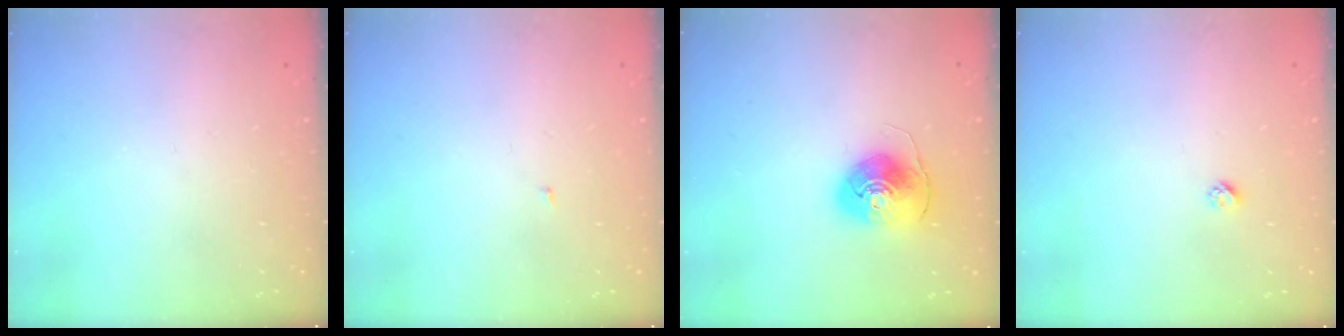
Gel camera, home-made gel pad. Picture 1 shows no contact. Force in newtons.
{"total": 1.8, "press": 1.8, "slide": 0.2}
{"total": 8.3, "press": 8.3, "slide": 0.5}
{"total": 2.3, "press": 2.3, "slide": 0.2}